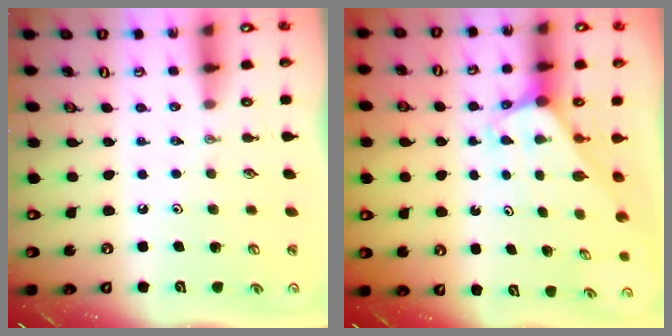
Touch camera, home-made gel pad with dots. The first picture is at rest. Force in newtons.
{"total": 2.0, "press": 2.0, "slide": 0.1}